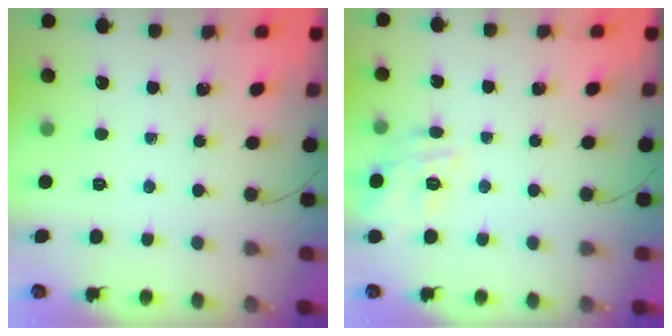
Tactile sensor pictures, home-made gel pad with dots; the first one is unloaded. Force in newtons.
{"total": 11.3, "press": 11.3, "slide": 0.8}